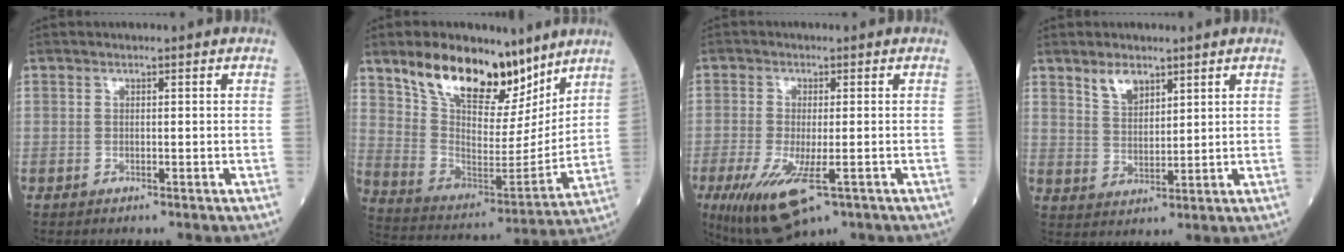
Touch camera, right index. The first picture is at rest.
{"total": 18.7, "force": [12.9, 7.8, 11.1], "torque": [-0.197, 0.002, 0.234]}
{"total": 10.6, "force": [-5.1, 3.2, 8.8], "torque": [-0.162, -0.029, -0.079]}
{"total": 4.6, "force": [3.3, 2.2, 2.4], "torque": [-0.047, 0.001, 0.069]}